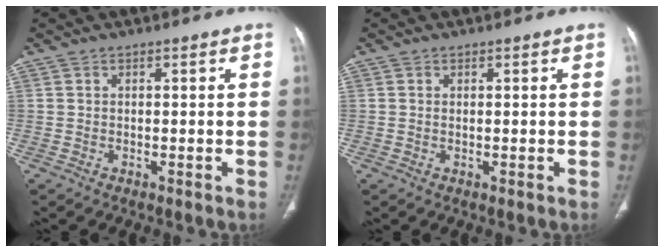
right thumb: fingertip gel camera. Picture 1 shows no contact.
{"total": 0.0}